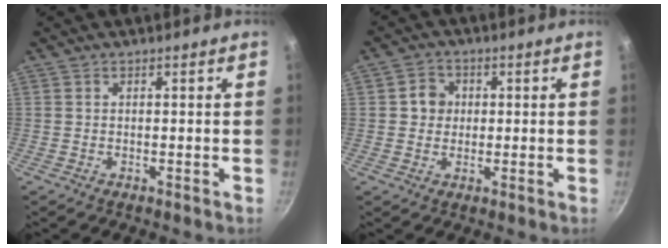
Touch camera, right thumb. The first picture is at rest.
{"total": 4.3, "force": [0.5, 4.0, 1.6], "torque": [0.001, 0.005, 0.001]}